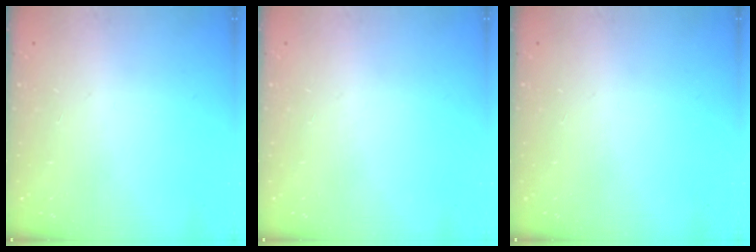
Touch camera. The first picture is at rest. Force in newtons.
{"total": 0.0}
{"total": 0.0}